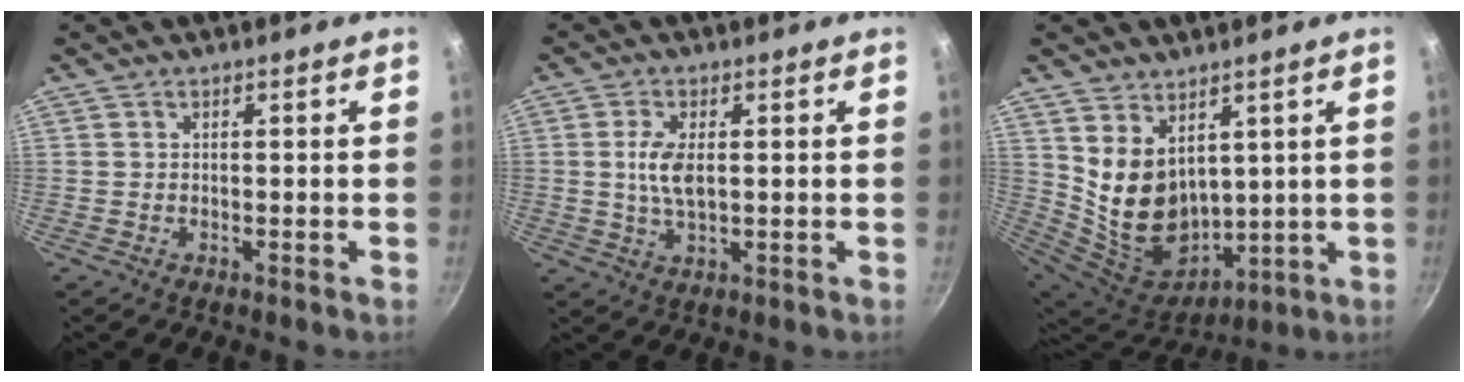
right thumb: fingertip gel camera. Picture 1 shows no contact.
{"total": 5.6, "force": [0.6, 2.6, 4.9], "torque": [-0.100, -0.001, 0.013]}
{"total": 14.1, "force": [5.3, 9.7, 8.7], "torque": [-0.136, -0.058, 0.127]}